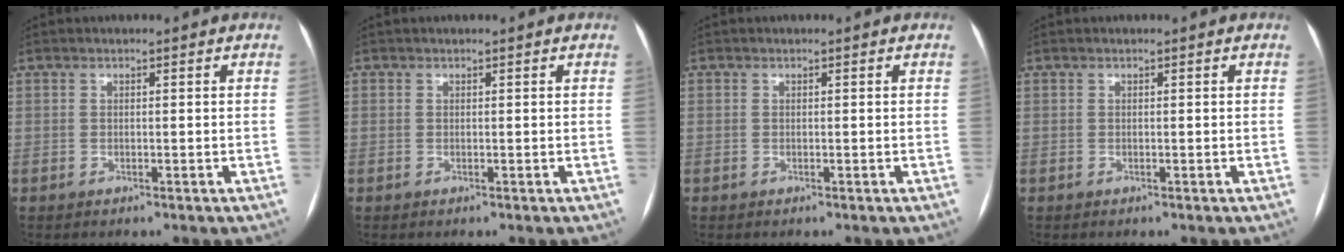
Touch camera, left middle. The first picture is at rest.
{"total": 0.7, "force": [0.0, -0.4, -0.6], "torque": [0.011, -0.001, -0.001]}
{"total": 0.0}
{"total": 0.0}